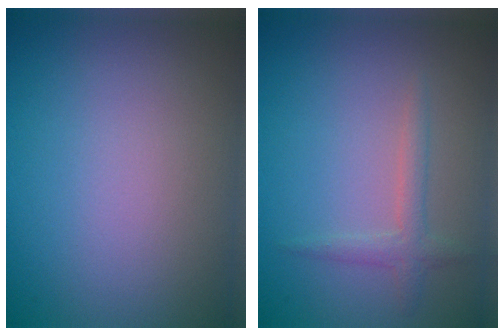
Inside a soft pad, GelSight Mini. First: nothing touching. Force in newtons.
{"total": 1.7, "press": 1.7, "slide": 0.1}